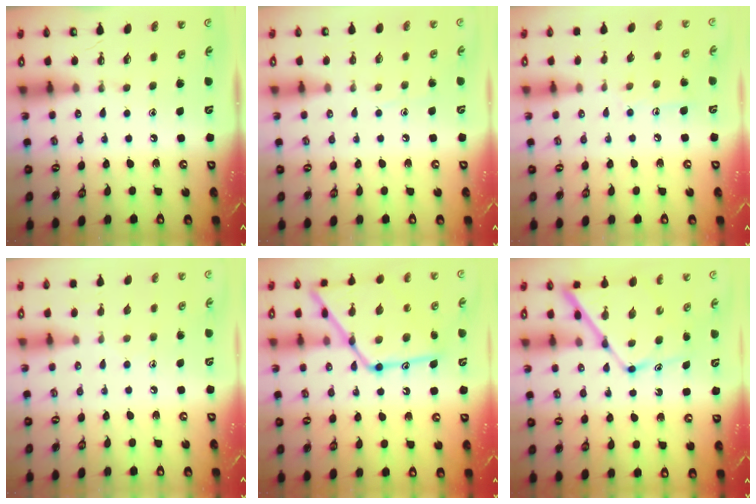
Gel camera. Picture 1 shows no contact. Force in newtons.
{"total": 4.6, "press": 4.5, "slide": 0.5}
{"total": 7.5, "press": 7.4, "slide": 0.5}
{"total": 7.4, "press": 7.4, "slide": 0.6}
{"total": 21.4, "press": 21.3, "slide": 1.6}
{"total": 13.4, "press": 13.3, "slide": 1.2}